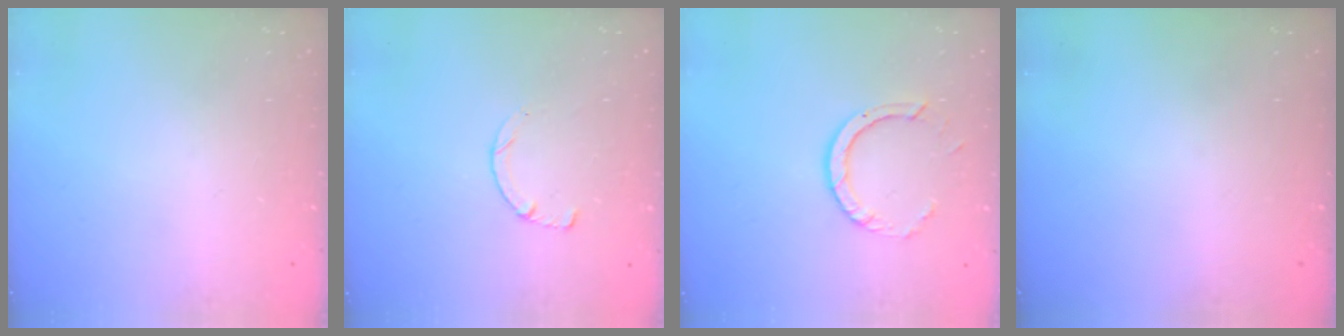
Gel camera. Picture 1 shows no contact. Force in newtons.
{"total": 2.5, "press": 2.5, "slide": 0.3}
{"total": 4.2, "press": 4.2, "slide": 0.3}
{"total": 0.0}